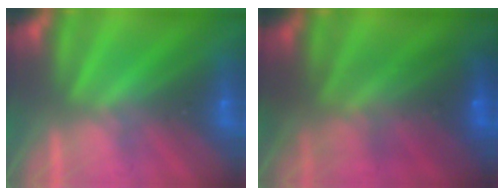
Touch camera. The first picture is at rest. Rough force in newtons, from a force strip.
{"total": 7.0}